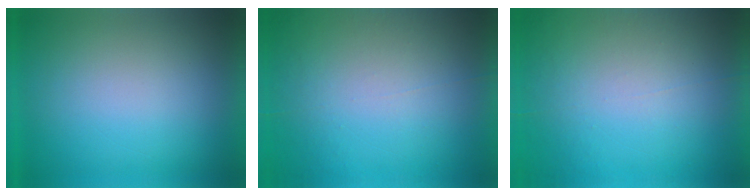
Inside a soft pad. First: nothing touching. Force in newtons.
{"total": 7.0}
{"total": 7.0}